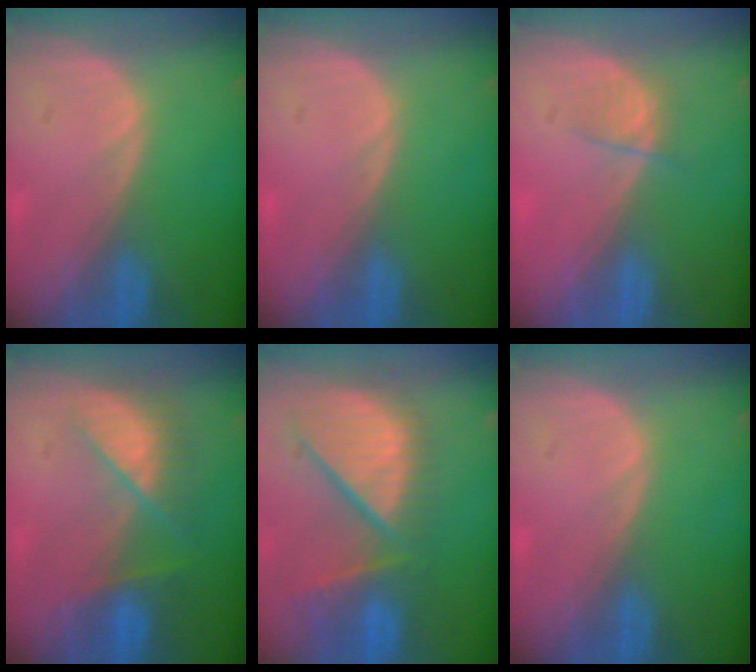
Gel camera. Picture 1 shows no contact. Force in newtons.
{"total": 0.0}
{"total": 2.2, "press": 2.0, "slide": 0.9}
{"total": 7.3, "press": 6.8, "slide": 2.7}
{"total": 11.7, "press": 10.3, "slide": 5.5}
{"total": 0.0}